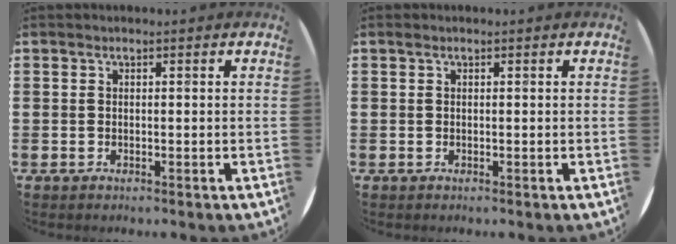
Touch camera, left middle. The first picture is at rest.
{"total": 0.0}